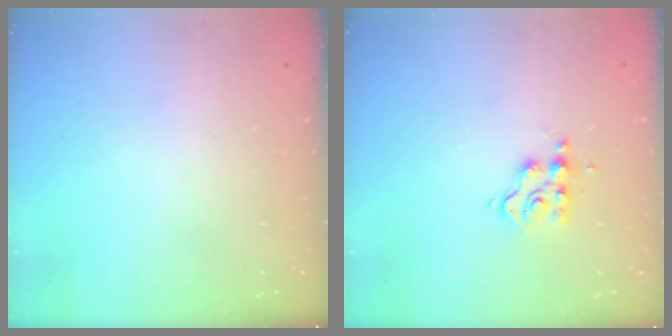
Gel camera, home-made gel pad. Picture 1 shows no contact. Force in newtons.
{"total": 5.0, "press": 5.0, "slide": 0.2}